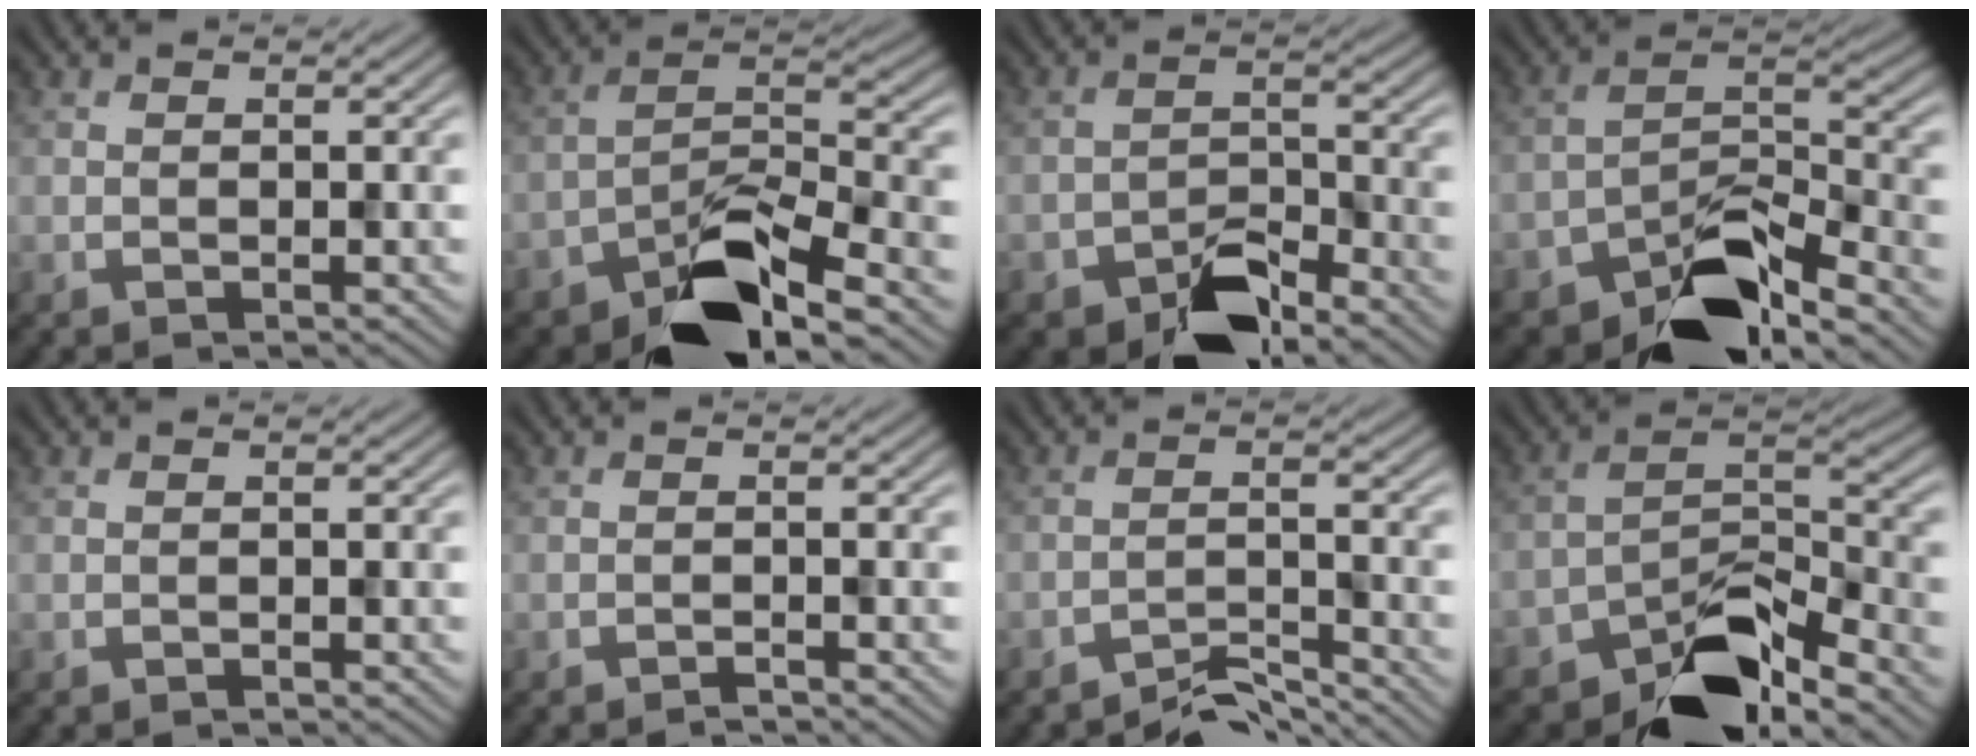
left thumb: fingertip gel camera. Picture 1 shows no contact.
{"total": 9.6, "force": [-6.3, 3.8, 6.2], "torque": [-0.096, 0.002, -0.123]}
{"total": 6.7, "force": [-5.0, 2.9, 3.5], "torque": [-0.054, 0.000, -0.095]}
{"total": 9.9, "force": [-7.1, 4.1, 5.6], "torque": [-0.076, 0.003, -0.140]}
{"total": 0.0}
{"total": 0.8, "force": [-0.7, 0.0, 0.3], "torque": [-0.005, 0.003, -0.018]}
{"total": 4.0, "force": [-3.8, 0.4, 1.3], "torque": [-0.021, 0.003, -0.072]}
{"total": 9.8, "force": [-7.1, 4.0, 5.4], "torque": [-0.071, 0.004, -0.141]}